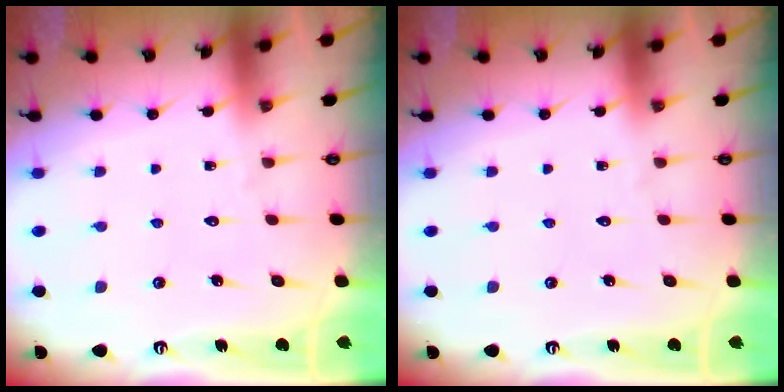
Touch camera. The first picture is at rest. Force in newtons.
{"total": 0.0}